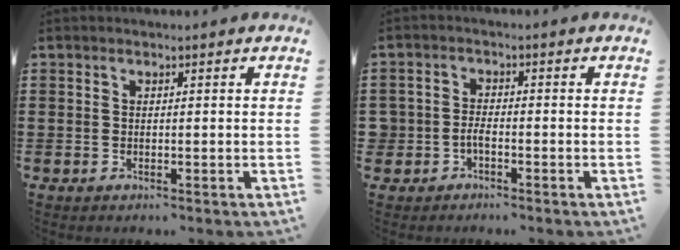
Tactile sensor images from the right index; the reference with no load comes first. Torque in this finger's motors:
{"motor_torque": [0.46, 0.51, 0.19, 0.02]}